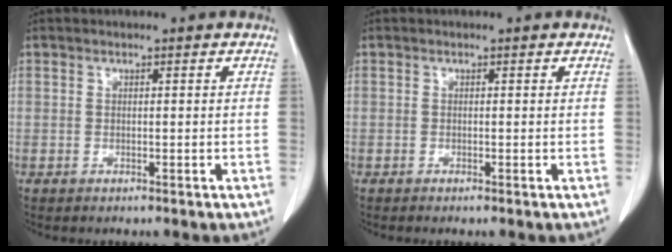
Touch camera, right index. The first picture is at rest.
{"total": 0.0}